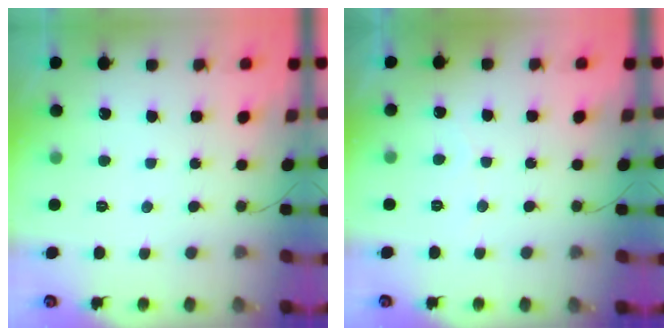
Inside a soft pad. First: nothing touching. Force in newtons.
{"total": 1.9, "press": 1.9, "slide": 0.2}